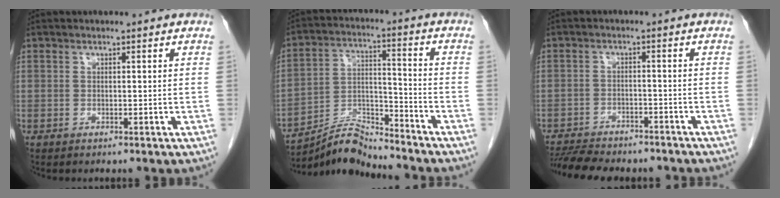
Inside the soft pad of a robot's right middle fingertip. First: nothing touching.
{"total": 8.5, "force": [-8.4, -0.1, 0.6], "torque": [-0.017, 0.023, -0.155]}
{"total": 11.3, "force": [-10.1, 2.7, 4.2], "torque": [-0.074, -0.002, -0.144]}